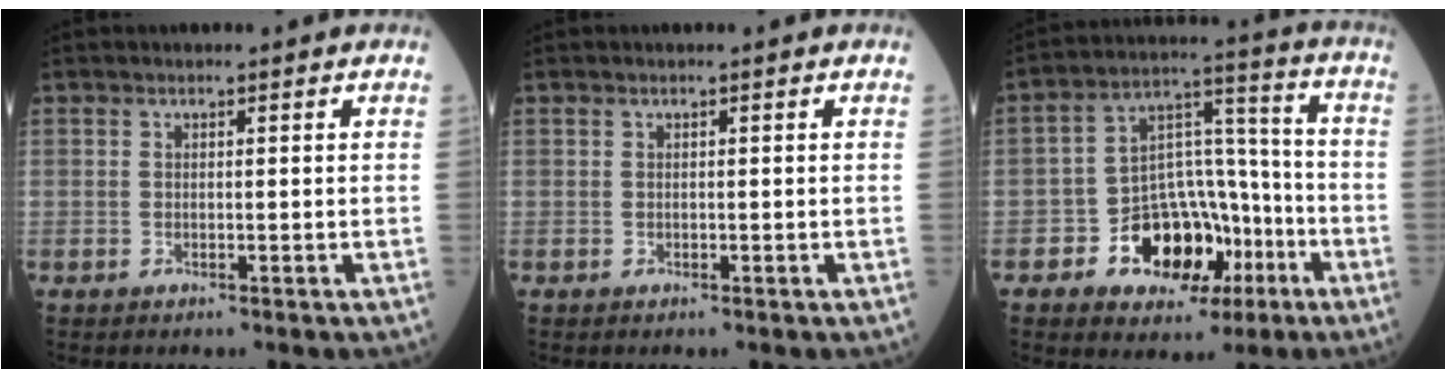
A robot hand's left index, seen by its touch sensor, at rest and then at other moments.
{"total": 0.0}
{"total": 13.5, "force": [-6.0, 9.0, 8.1], "torque": [-0.134, 0.036, -0.084]}